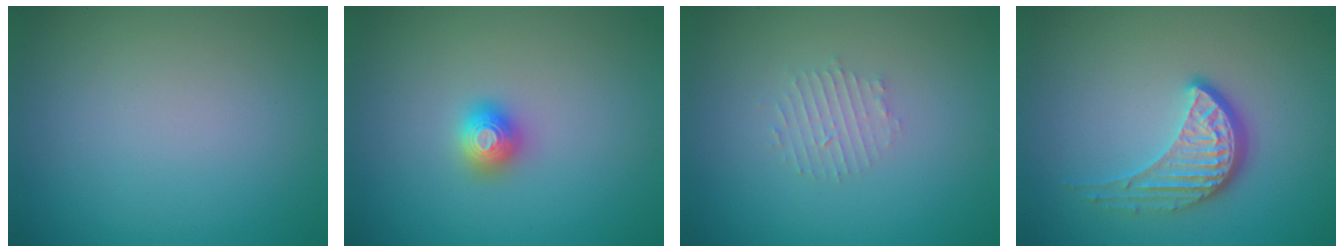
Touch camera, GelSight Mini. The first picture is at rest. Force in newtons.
{"total": 2.0, "press": 2.0, "slide": 0.2}
{"total": 1.6, "press": 1.5, "slide": 0.3}
{"total": 4.0, "press": 2.9, "slide": 2.8}